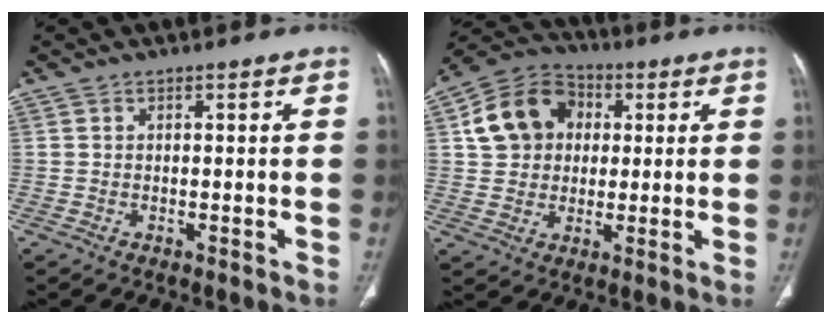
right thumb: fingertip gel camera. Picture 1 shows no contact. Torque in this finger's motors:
{"motor_torque": [-0.87, 1.27, 0.33, -0.04, 0.12]}